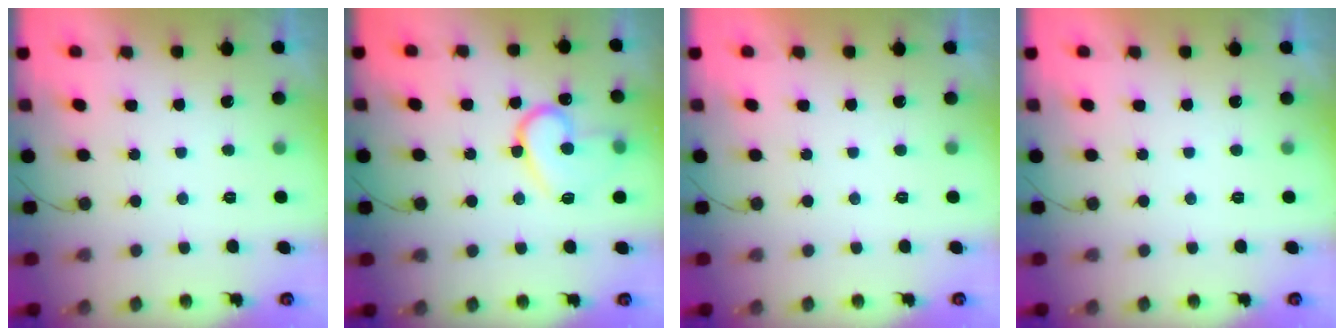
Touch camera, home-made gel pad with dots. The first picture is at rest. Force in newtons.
{"total": 14.5, "press": 14.4, "slide": 1.6}
{"total": 1.7, "press": 1.7, "slide": 0.0}
{"total": 1.7, "press": 1.7, "slide": 0.1}